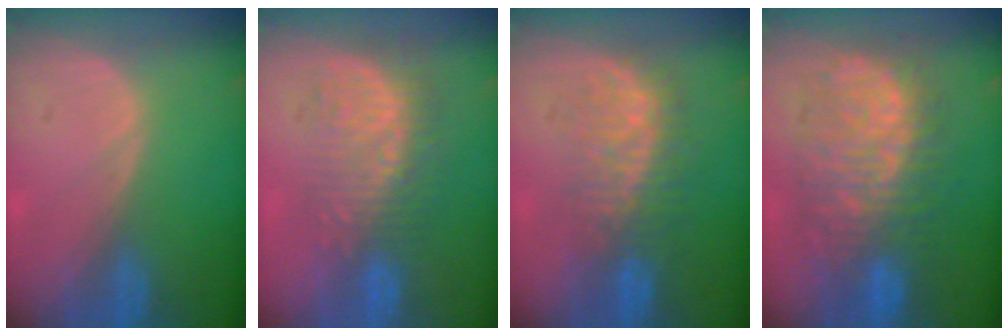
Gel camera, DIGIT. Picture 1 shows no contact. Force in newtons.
{"total": 9.0, "press": 8.4, "slide": 3.3}
{"total": 7.9, "press": 7.8, "slide": 1.1}
{"total": 12.2, "press": 12.1, "slide": 1.3}